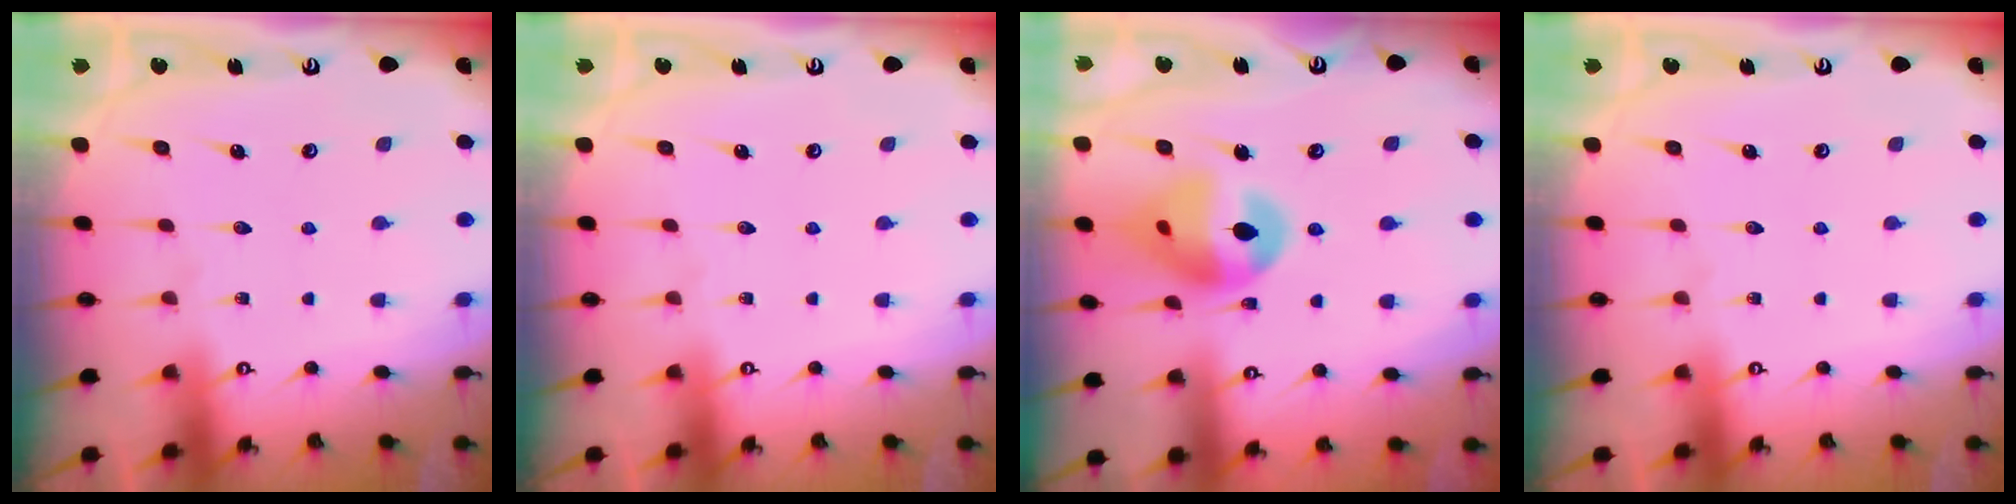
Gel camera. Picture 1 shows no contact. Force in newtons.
{"total": 0.0}
{"total": 15.0, "press": 14.9, "slide": 1.9}
{"total": 0.0}